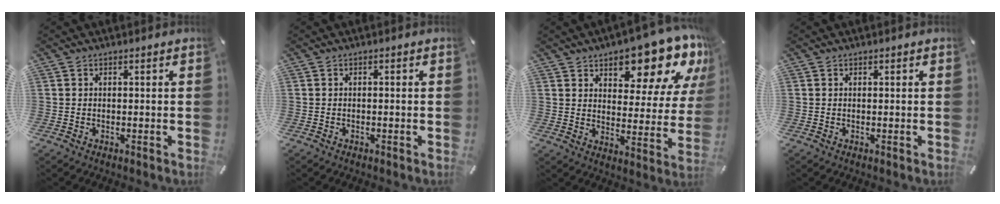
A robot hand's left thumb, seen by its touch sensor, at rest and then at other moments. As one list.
[{"total": 0.6, "force": [-0.4, 0.2, 0.3], "torque": [-0.008, -0.003, -0.007]}, {"total": 15.3, "force": [11.7, 6.5, 7.4], "torque": [-0.085, -0.094, 0.194]}, {"total": 0.0}]